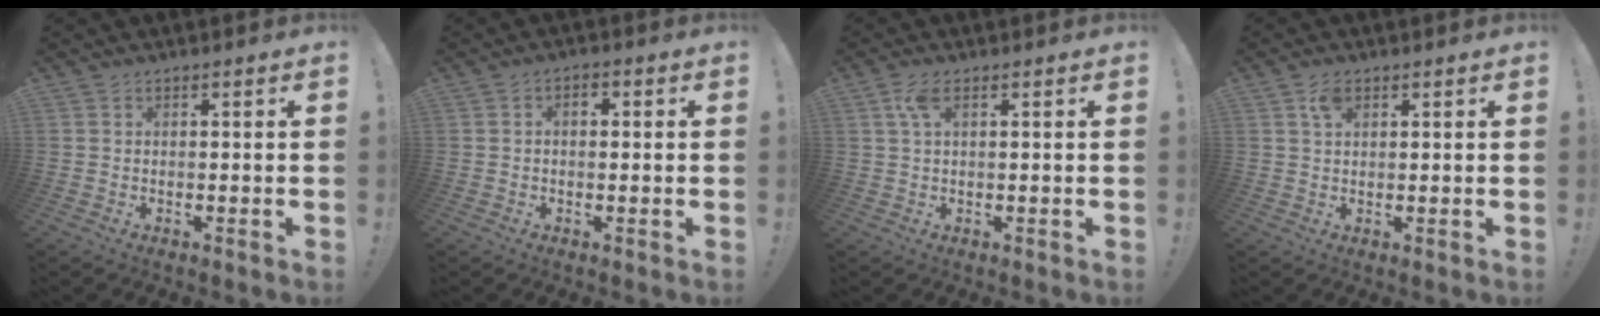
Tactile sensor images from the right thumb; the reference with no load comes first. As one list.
[{"total": 1.9, "force": [-0.3, 1.2, 1.4], "torque": [-0.010, 0.000, -0.010]}, {"total": 3.9, "force": [1.5, 1.5, 3.3], "torque": [-0.068, 0.003, 0.025]}, {"total": 3.8, "force": [2.0, 2.1, 2.5], "torque": [-0.044, -0.001, 0.036]}]